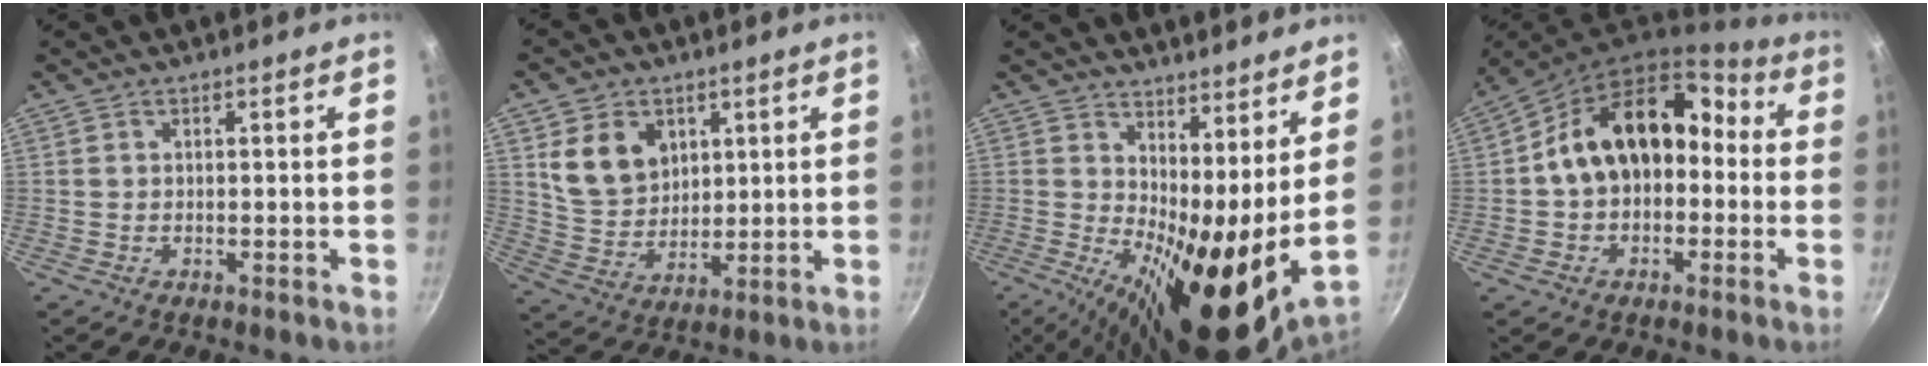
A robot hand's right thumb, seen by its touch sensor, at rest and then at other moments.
{"total": 10.7, "force": [3.8, 8.3, 5.6], "torque": [-0.073, -0.024, 0.081]}
{"total": 17.4, "force": [6.1, 6.0, 15.1], "torque": [-0.222, -0.056, 0.093]}
{"total": 16.1, "force": [-0.3, 11.4, 11.3], "torque": [-0.139, 0.062, -0.016]}